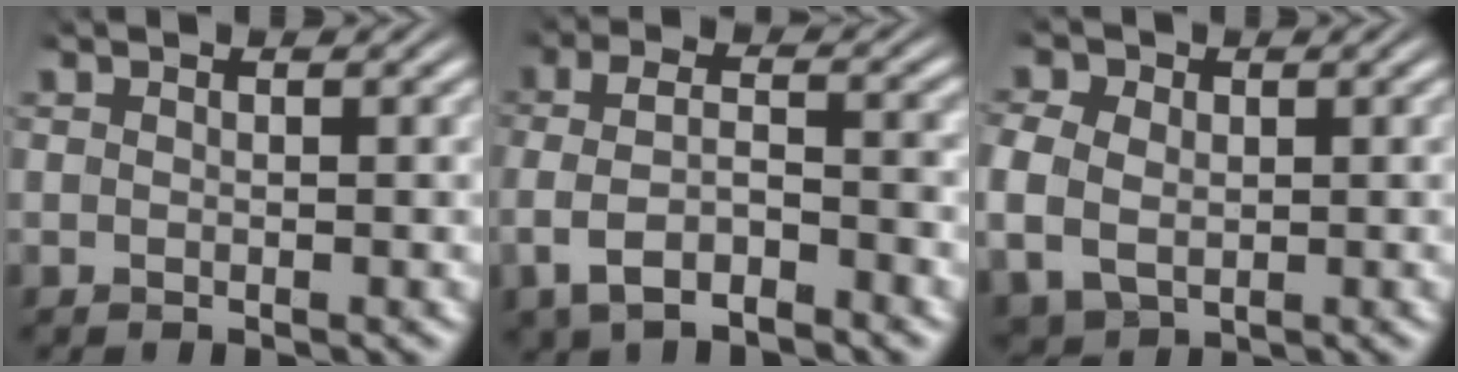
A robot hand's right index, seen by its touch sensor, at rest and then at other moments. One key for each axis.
{"total": 5.1, "fx": -1.8, "fy": 3.3, "fz": 3.4, "tx": -0.081, "ty": -0.013, "tz": -0.028}
{"total": 5.1, "fx": 0.5, "fy": 4.4, "fz": 2.4, "tx": -0.068, "ty": -0.014, "tz": 0.019}